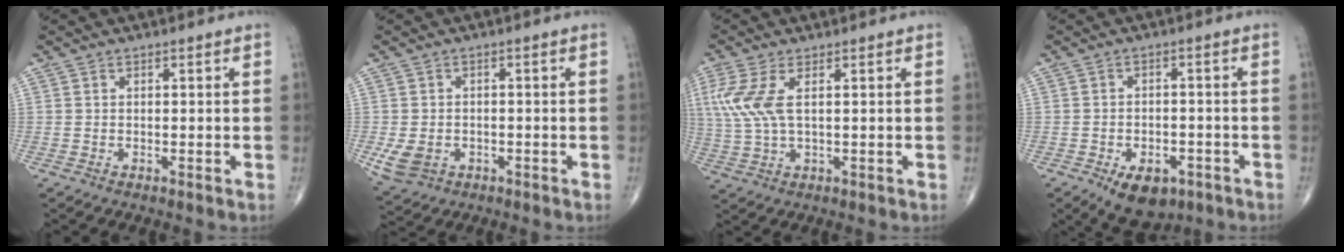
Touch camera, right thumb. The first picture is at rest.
{"total": 5.5, "force": [-1.6, 4.2, 3.1], "torque": [-0.060, 0.002, -0.017]}
{"total": 7.8, "force": [2.1, 3.2, 6.8], "torque": [-0.182, 0.001, 0.047]}
{"total": 8.8, "force": [-4.7, 5.3, 5.2], "torque": [-0.059, 0.015, -0.061]}